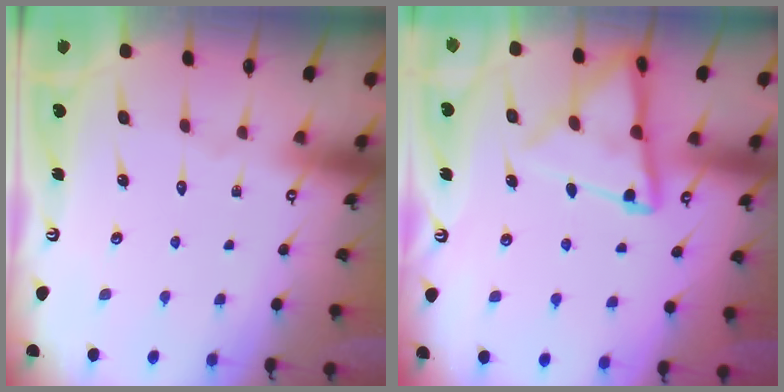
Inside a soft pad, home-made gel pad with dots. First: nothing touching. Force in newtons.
{"total": 11.1, "press": 11.1, "slide": 1.0}